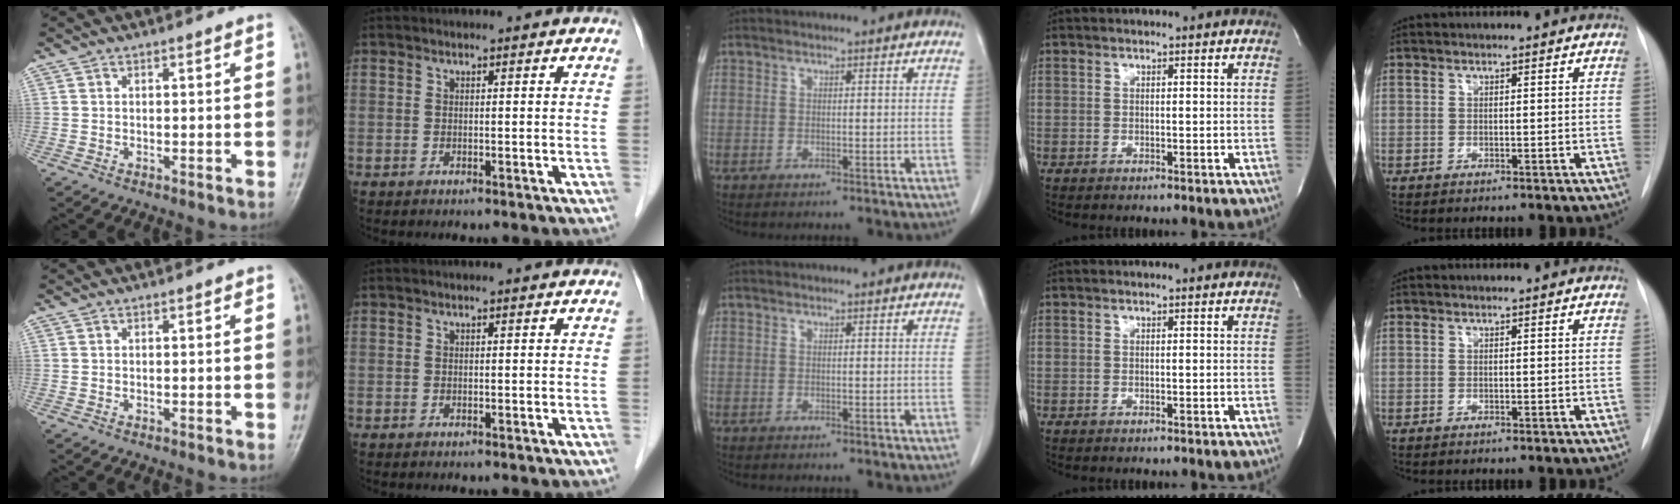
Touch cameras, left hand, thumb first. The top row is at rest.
{}